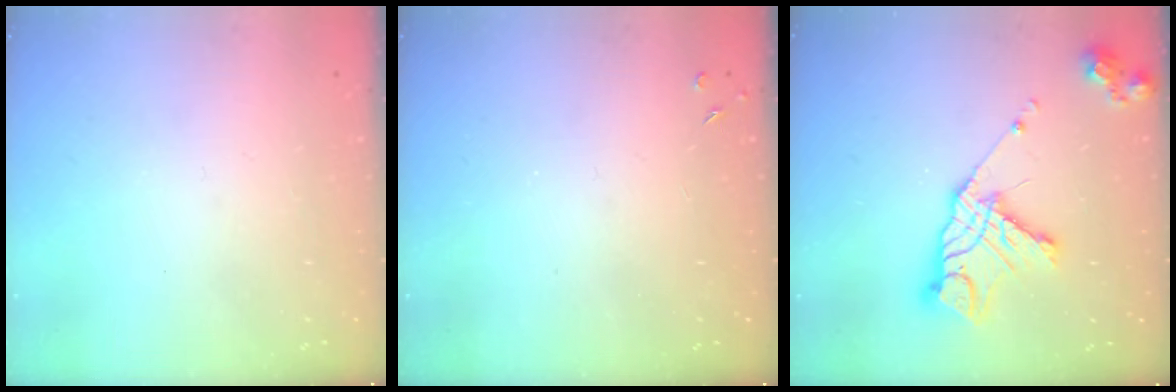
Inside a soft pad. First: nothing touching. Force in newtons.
{"total": 2.5, "press": 2.5, "slide": 0.5}
{"total": 15.3, "press": 15.3, "slide": 0.8}